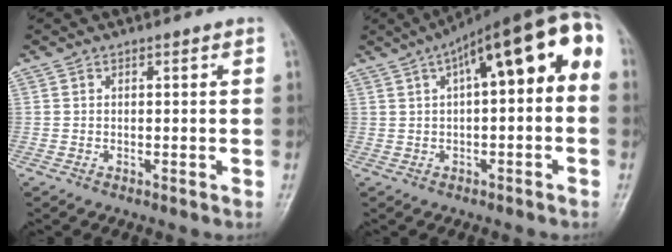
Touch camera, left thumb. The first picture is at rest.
{"total": 15.6, "force": [3.6, 5.4, 14.2], "torque": [-0.183, 0.049, 0.041]}